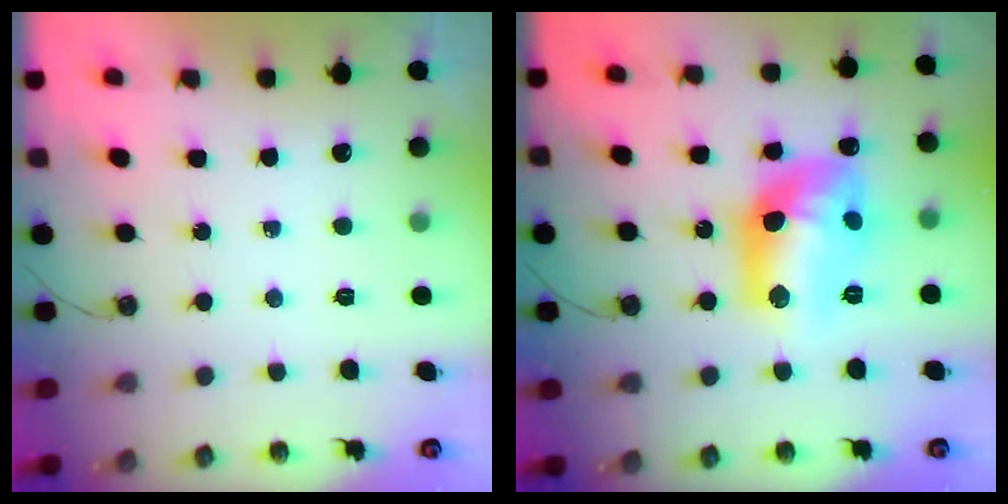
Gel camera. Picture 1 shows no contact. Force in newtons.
{"total": 15.2, "press": 15.1, "slide": 1.1}